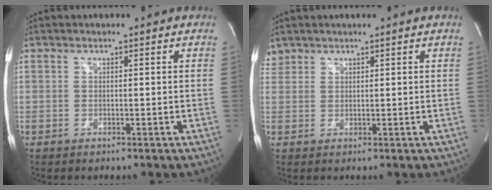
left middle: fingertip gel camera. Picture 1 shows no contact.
{"total": 1.8, "force": [1.6, 0.8, -0.2], "torque": [0.004, 0.011, 0.032]}